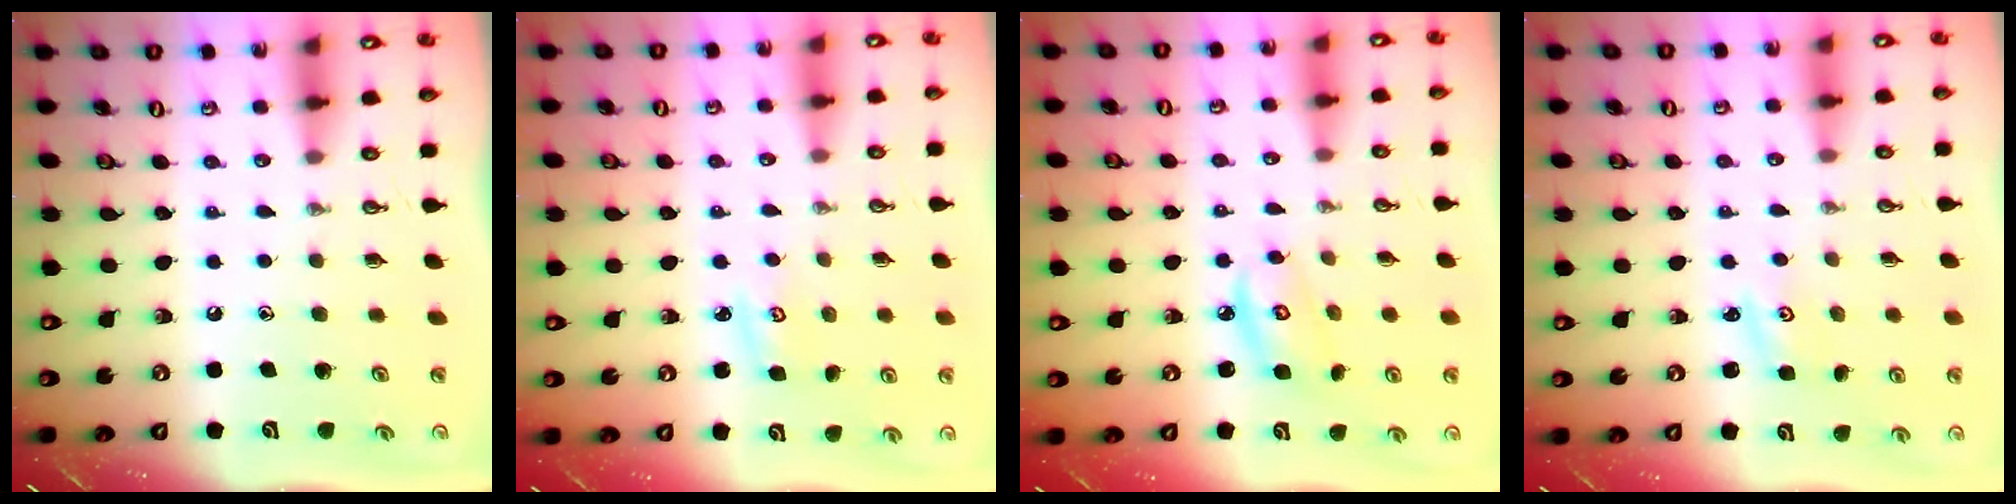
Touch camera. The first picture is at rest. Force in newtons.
{"total": 3.0, "press": 3.0, "slide": 0.2}
{"total": 5.6, "press": 5.6, "slide": 0.3}
{"total": 1.7, "press": 1.6, "slide": 0.3}